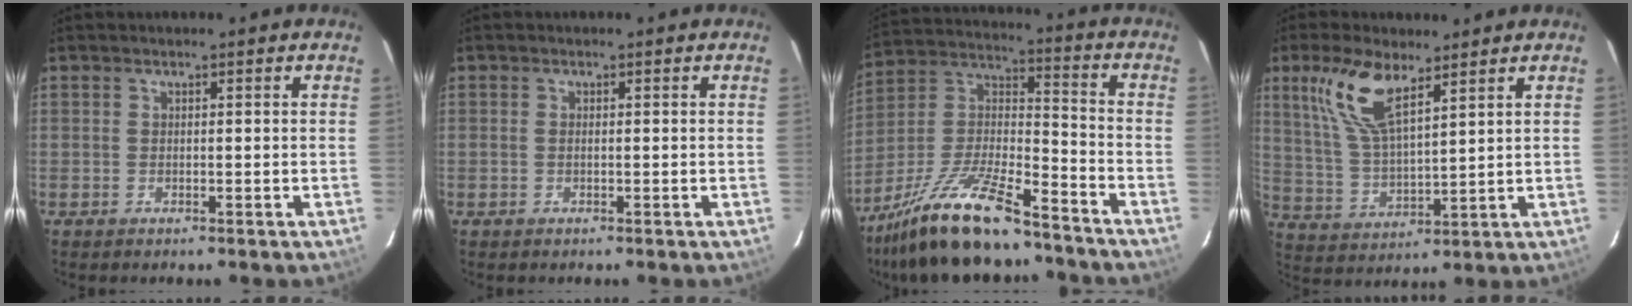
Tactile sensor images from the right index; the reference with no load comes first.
{"total": 0.5, "force": [-0.1, 0.1, 0.5], "torque": [-0.011, 0.001, -0.003]}
{"total": 20.3, "force": [-15.5, 4.7, 12.2], "torque": [-0.249, -0.010, -0.272]}
{"total": 11.6, "force": [6.9, 4.1, 8.5], "torque": [-0.175, 0.009, 0.145]}